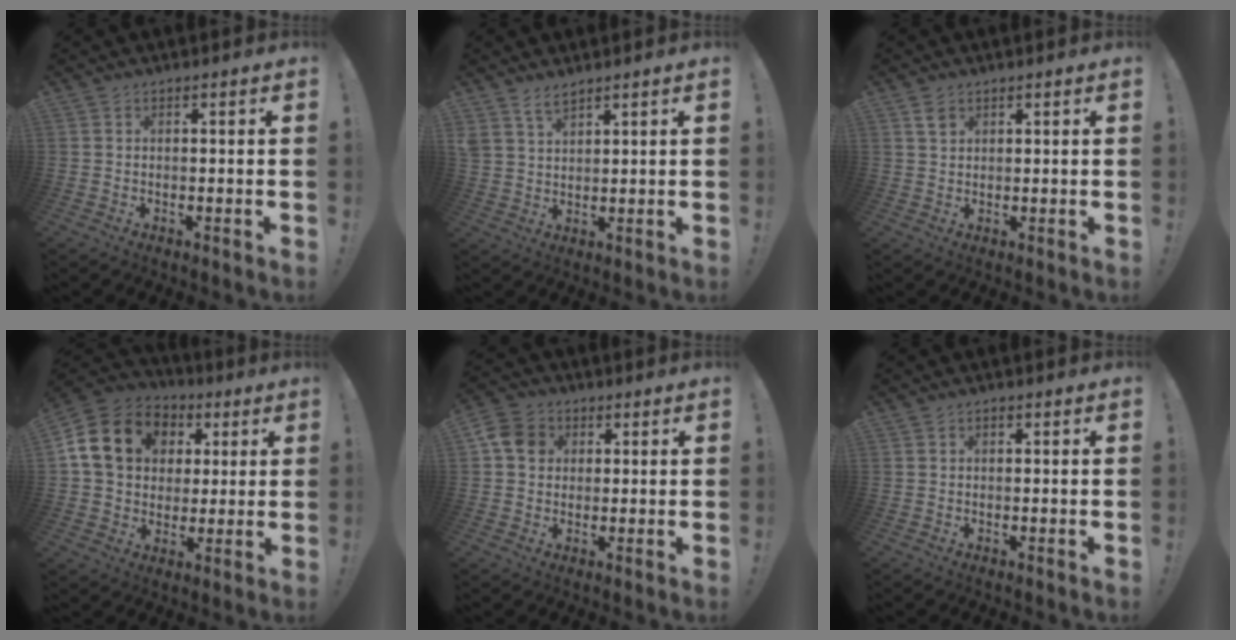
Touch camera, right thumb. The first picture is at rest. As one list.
[{"total": 4.3, "force": [3.6, 1.4, 1.9], "torque": [-0.040, -0.018, 0.068]}, {"total": 2.5, "force": [1.5, 1.7, 1.0], "torque": [-0.001, -0.008, 0.025]}, {"total": 17.6, "force": [4.9, 14.2, 9.2], "torque": [-0.149, 0.000, 0.104]}, {"total": 7.7, "force": [2.1, 6.5, 3.7], "torque": [-0.065, 0.005, 0.043]}, {"total": 0.6, "force": [0.1, 0.5, 0.4], "torque": [-0.008, 0.003, 0.002]}]